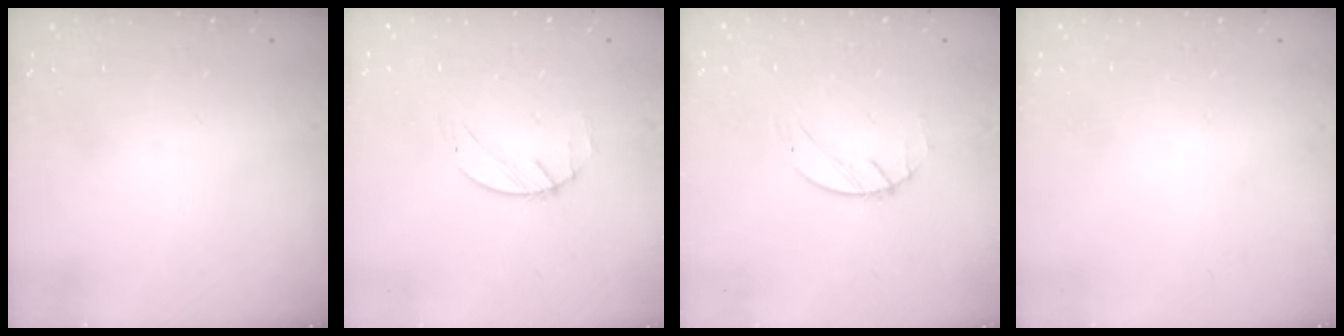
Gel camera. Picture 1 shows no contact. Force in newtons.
{"total": 1.4, "press": 1.3, "slide": 0.2}
{"total": 1.2, "press": 1.2, "slide": 0.2}
{"total": 0.0}